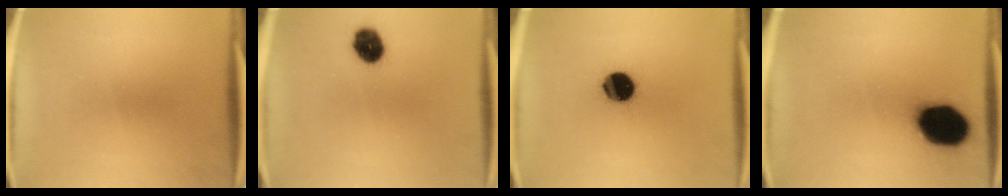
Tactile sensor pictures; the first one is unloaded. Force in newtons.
{"total": 6.9}
{"total": 11.5}
{"total": 17.9}